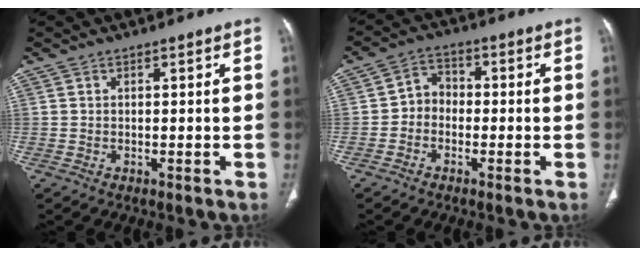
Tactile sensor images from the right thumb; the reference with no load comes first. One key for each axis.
{"total": 4.4, "fx": -1.3, "fy": 3.7, "fz": 2.0, "tx": -0.012, "ty": 0.020, "tz": -0.036}